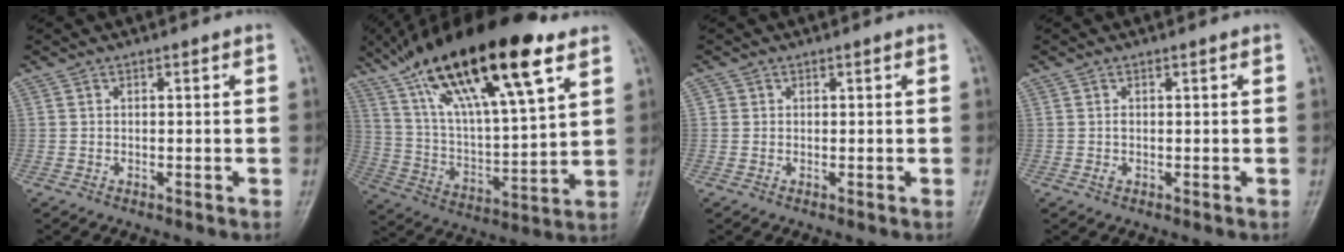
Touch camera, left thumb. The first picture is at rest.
{"total": 27.1, "force": [15.0, 7.7, 21.2], "torque": [-0.366, -0.028, 0.265]}
{"total": 0.7, "force": [0.1, 0.7, 0.0], "torque": [0.011, 0.000, -0.001]}
{"total": 0.8, "force": [0.0, 0.4, 0.7], "torque": [-0.017, 0.004, 0.004]}